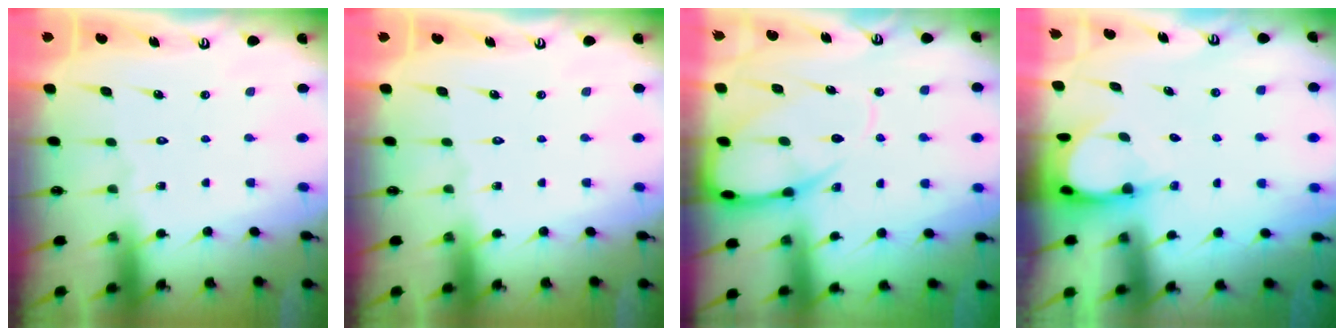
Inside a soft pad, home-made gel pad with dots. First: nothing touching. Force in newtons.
{"total": 0.0}
{"total": 11.5, "press": 11.5, "slide": 1.2}
{"total": 4.0, "press": 4.0, "slide": 0.2}